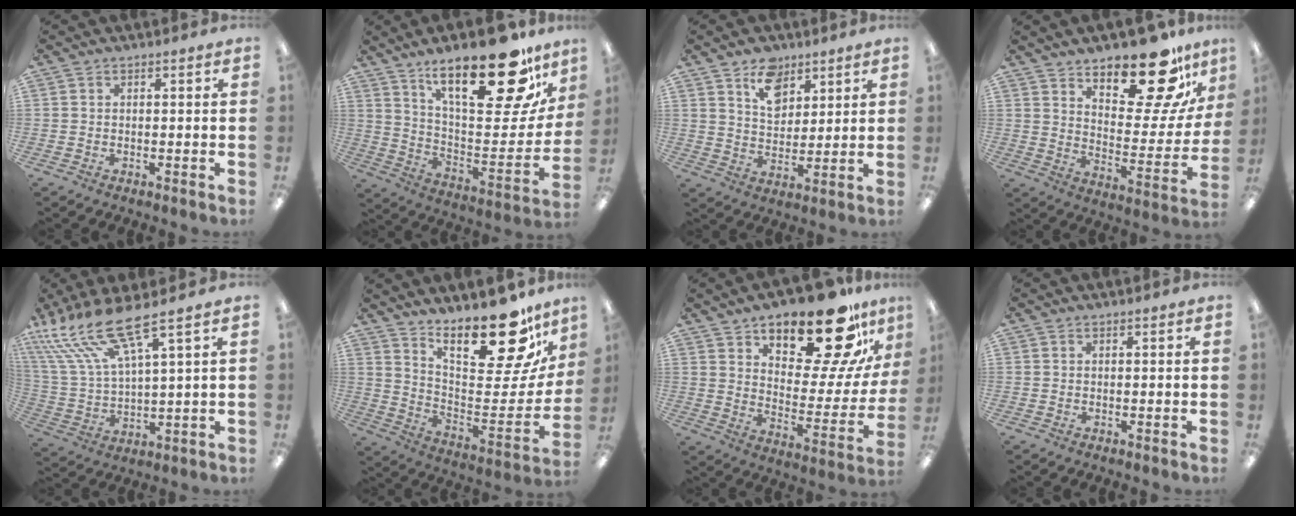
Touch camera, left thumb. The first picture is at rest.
{"total": 26.7, "force": [17.4, 9.2, 18.0], "torque": [-0.254, -0.115, 0.283]}
{"total": 9.6, "force": [6.2, 6.4, 3.4], "torque": [-0.037, -0.030, 0.111]}
{"total": 19.4, "force": [15.2, 6.6, 10.1], "torque": [-0.135, -0.115, 0.253]}
{"total": 16.2, "force": [12.1, 3.4, 10.2], "torque": [-0.232, -0.072, 0.213]}
{"total": 22.0, "force": [17.3, 7.0, 11.8], "torque": [-0.158, -0.143, 0.287]}
{"total": 22.0, "force": [16.9, 7.0, 12.3], "torque": [-0.178, -0.122, 0.277]}
{"total": 0.0}